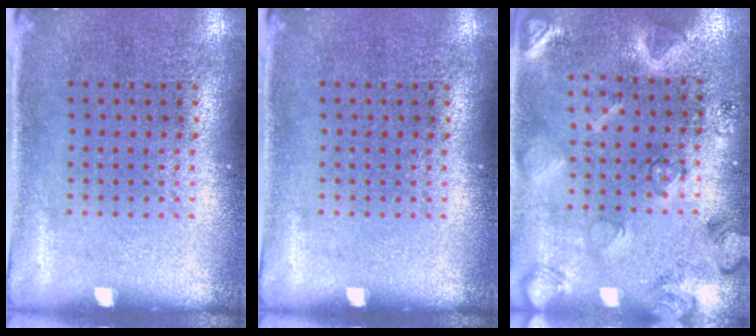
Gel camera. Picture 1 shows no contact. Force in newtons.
{"total": 0.0}
{"total": 2.3, "press": 2.3, "slide": 0.1}